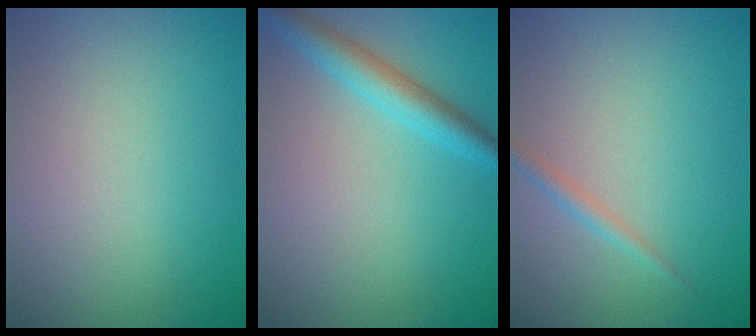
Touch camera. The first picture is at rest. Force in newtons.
{"total": 3.1, "press": 3.1, "slide": 0.2}
{"total": 1.2, "press": 1.2, "slide": 0.0}